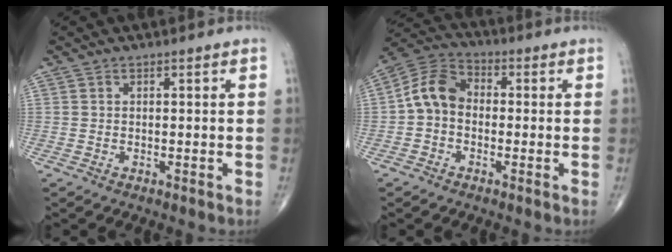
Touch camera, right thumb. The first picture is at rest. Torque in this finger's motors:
{"motor_torque": [-0.24, 0.55, 0.35, -0.33, 0.22]}